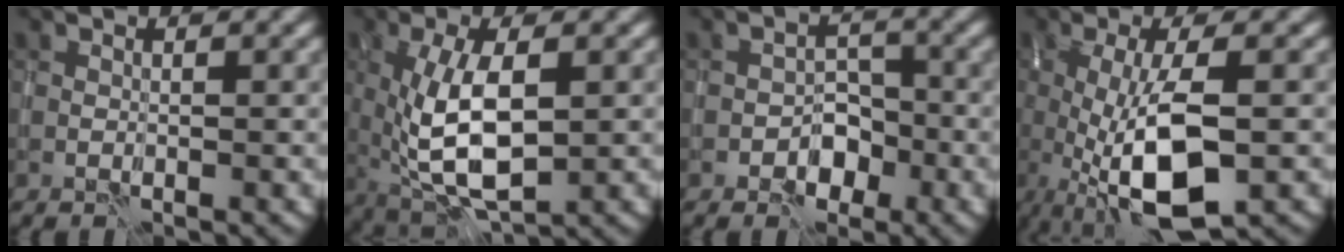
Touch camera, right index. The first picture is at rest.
{"total": 7.9, "force": [0.0, 3.3, 7.2], "torque": [-0.149, -0.006, 0.002]}
{"total": 3.0, "force": [-1.6, 2.1, 1.5], "torque": [-0.012, 0.005, -0.027]}
{"total": 8.8, "force": [-1.8, 2.9, 8.1], "torque": [-0.160, -0.011, -0.028]}